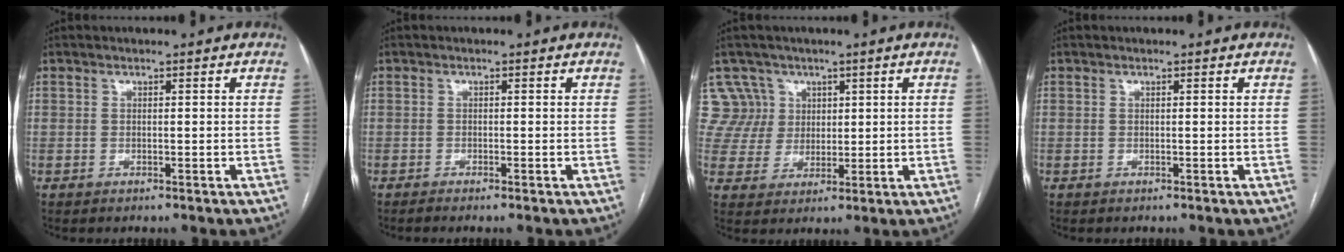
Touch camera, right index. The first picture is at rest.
{"total": 0.7, "force": [-0.5, -0.1, 0.4], "torque": [-0.011, 0.000, -0.010]}
{"total": 6.9, "force": [3.3, 5.9, -0.8], "torque": [0.021, 0.016, 0.073]}
{"total": 0.0}